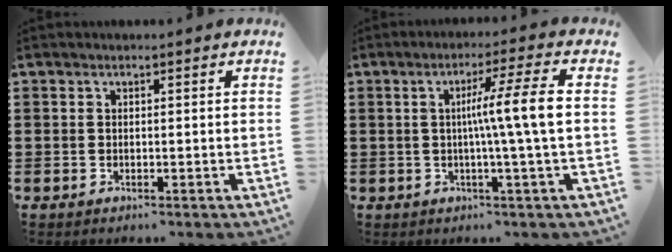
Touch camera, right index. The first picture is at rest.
{"total": 8.0, "force": [0.2, -0.7, 8.0], "torque": [-0.144, -0.002, -0.008]}